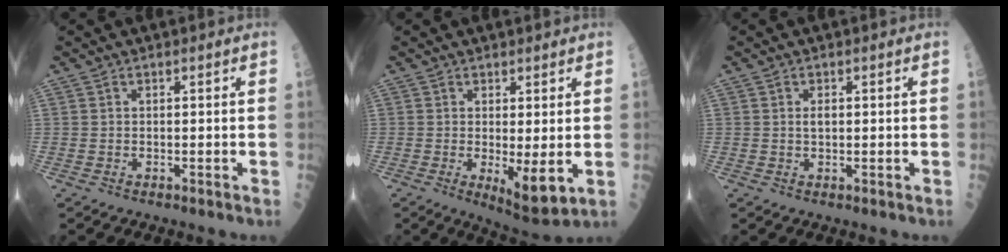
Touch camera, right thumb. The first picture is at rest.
{"total": 6.6, "force": [-0.7, 1.9, 6.3], "torque": [-0.094, -0.020, -0.005]}
{"total": 1.3, "force": [0.2, 0.7, 1.1], "torque": [-0.016, 0.000, 0.004]}